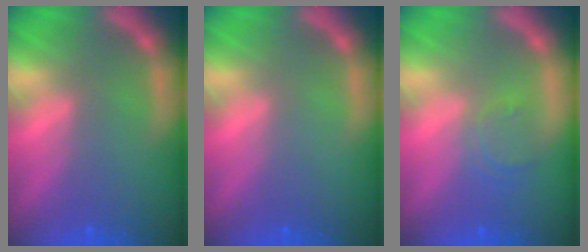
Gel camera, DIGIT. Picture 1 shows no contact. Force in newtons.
{"total": 0.0}
{"total": 2.4}